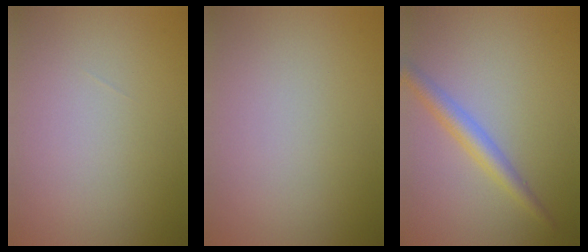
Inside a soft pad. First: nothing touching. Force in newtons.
{"total": 0.0}
{"total": 2.8, "press": 2.8, "slide": 0.0}